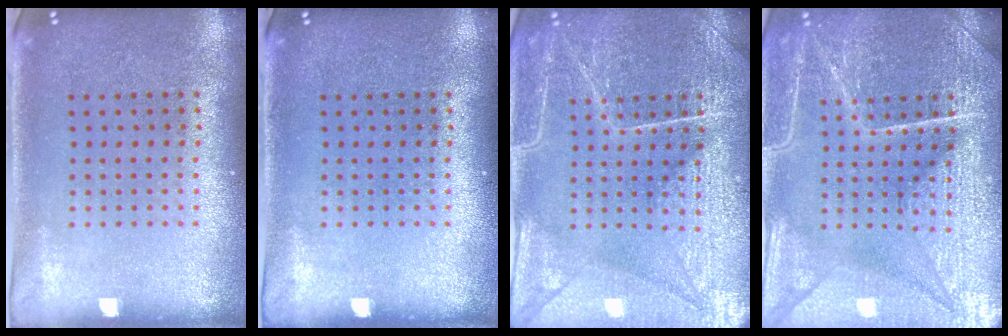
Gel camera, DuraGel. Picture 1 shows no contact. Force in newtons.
{"total": 0.0}
{"total": 4.2, "press": 4.2, "slide": 0.3}
{"total": 7.0, "press": 6.9, "slide": 0.8}